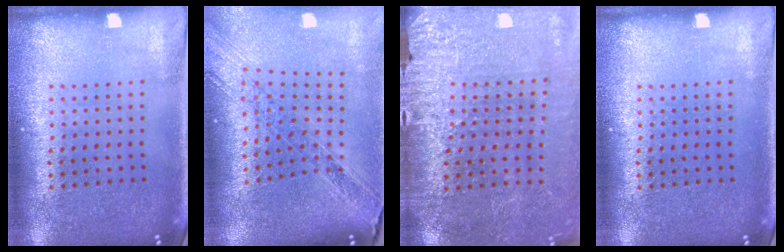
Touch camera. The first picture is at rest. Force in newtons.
{"total": 1.4, "press": 1.3, "slide": 0.5}
{"total": 3.0, "press": 3.0, "slide": 0.2}
{"total": 0.0}